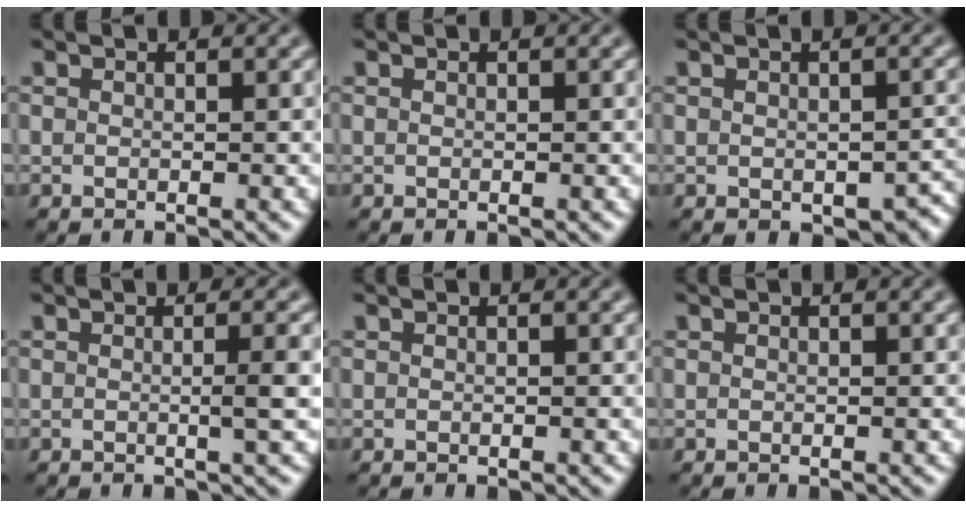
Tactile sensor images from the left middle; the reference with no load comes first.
{"total": 0.0}
{"total": 3.7, "force": [-1.4, 2.2, 2.6], "torque": [-0.028, -0.020, -0.005]}
{"total": 2.2, "force": [-0.1, 0.4, 2.2], "torque": [-0.031, -0.001, -0.007]}
{"total": 0.0}
{"total": 0.0}